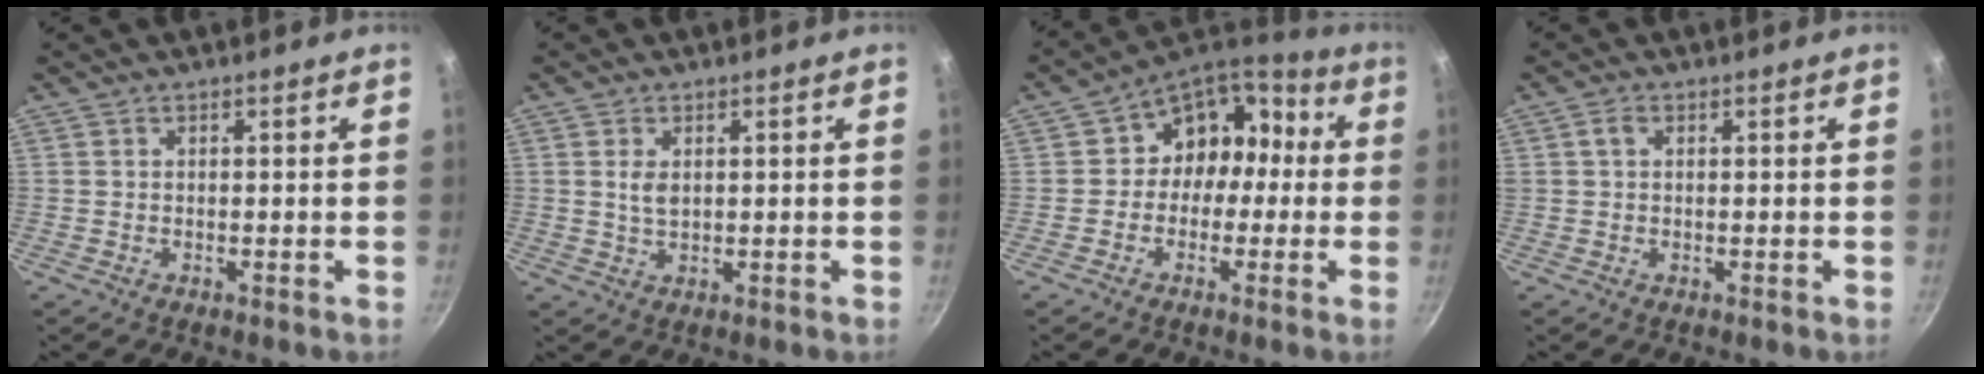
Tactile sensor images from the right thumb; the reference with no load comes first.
{"total": 2.9, "force": [0.7, 1.7, 2.3], "torque": [-0.039, -0.006, 0.016]}
{"total": 11.2, "force": [-0.7, 9.7, 5.5], "torque": [-0.024, 0.042, -0.030]}
{"total": 1.7, "force": [0.5, 1.1, 1.1], "torque": [-0.016, 0.007, 0.010]}